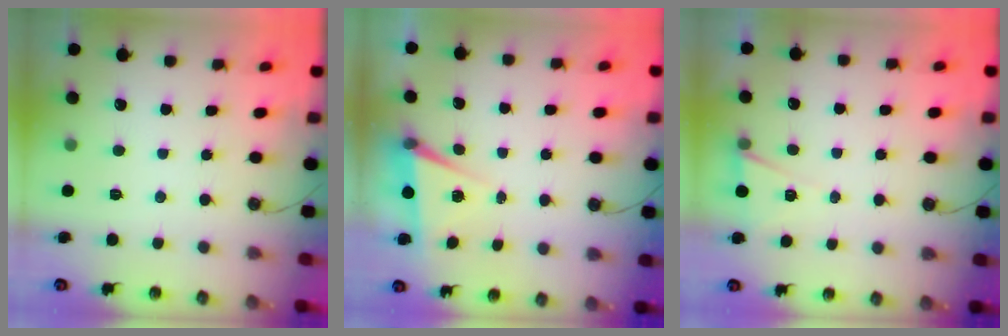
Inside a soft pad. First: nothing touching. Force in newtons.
{"total": 6.0, "press": 4.0, "slide": 4.5}
{"total": 5.6, "press": 3.2, "slide": 4.6}